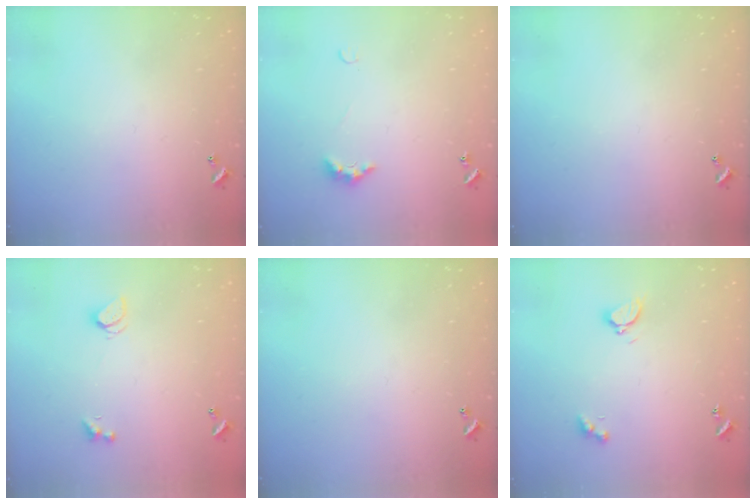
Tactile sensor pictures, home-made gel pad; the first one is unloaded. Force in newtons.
{"total": 2.7, "press": 2.6, "slide": 0.7}
{"total": 0.0}
{"total": 1.3, "press": 1.2, "slide": 0.4}
{"total": 0.0}
{"total": 2.8, "press": 2.7, "slide": 0.6}